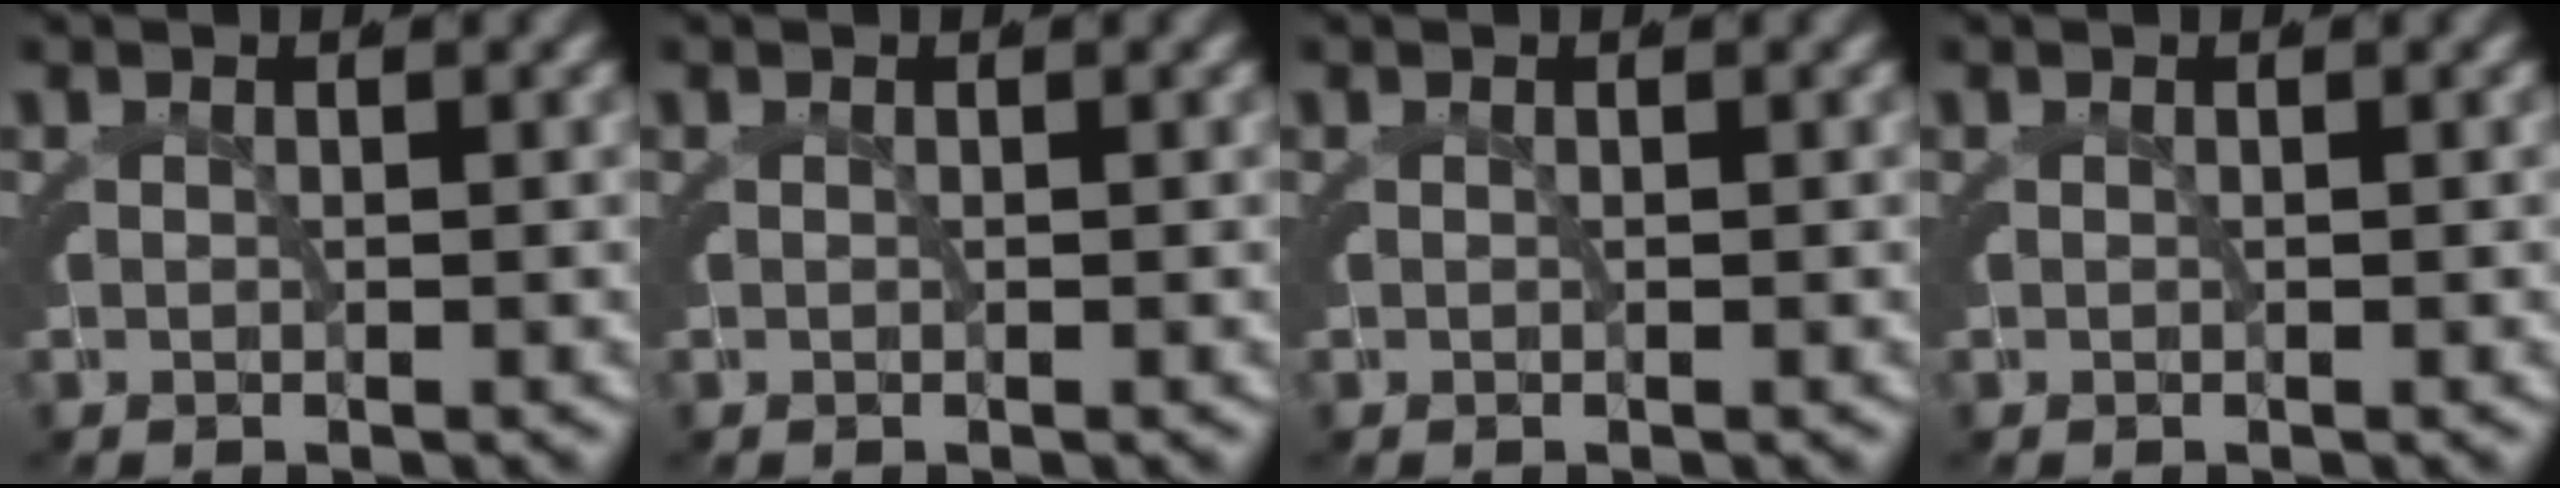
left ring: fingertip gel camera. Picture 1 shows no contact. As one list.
[{"total": 0.0}, {"total": 0.0}, {"total": 0.0}]